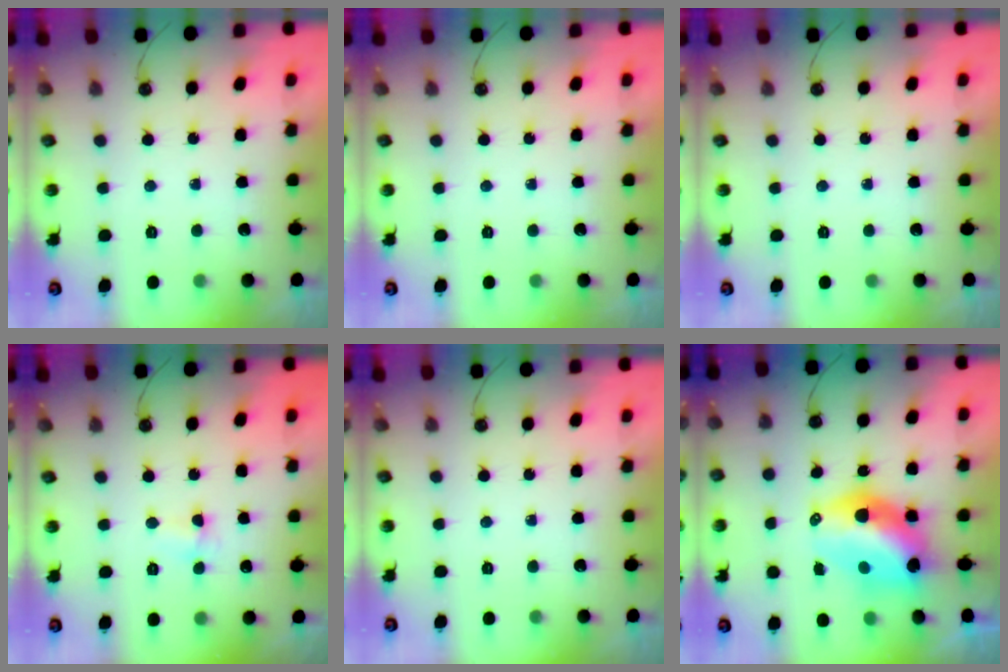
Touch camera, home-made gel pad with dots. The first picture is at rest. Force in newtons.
{"total": 0.0}
{"total": 0.0}
{"total": 4.5, "press": 3.2, "slide": 3.2}
{"total": 0.0}
{"total": 12.8, "press": 12.8, "slide": 1.4}